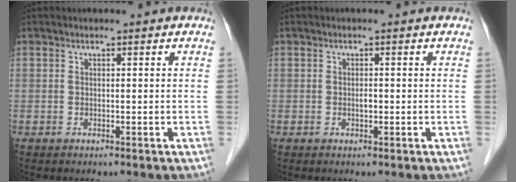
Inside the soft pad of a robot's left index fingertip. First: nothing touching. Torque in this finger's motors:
{"motor_torque": [0.09, 0.07, 0.00, 0.00]}